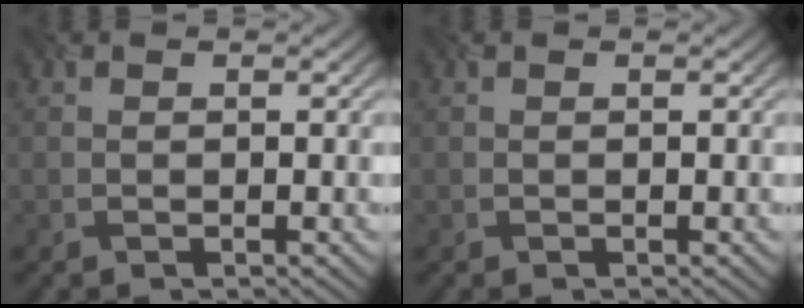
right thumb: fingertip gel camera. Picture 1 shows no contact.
{"total": 0.0}